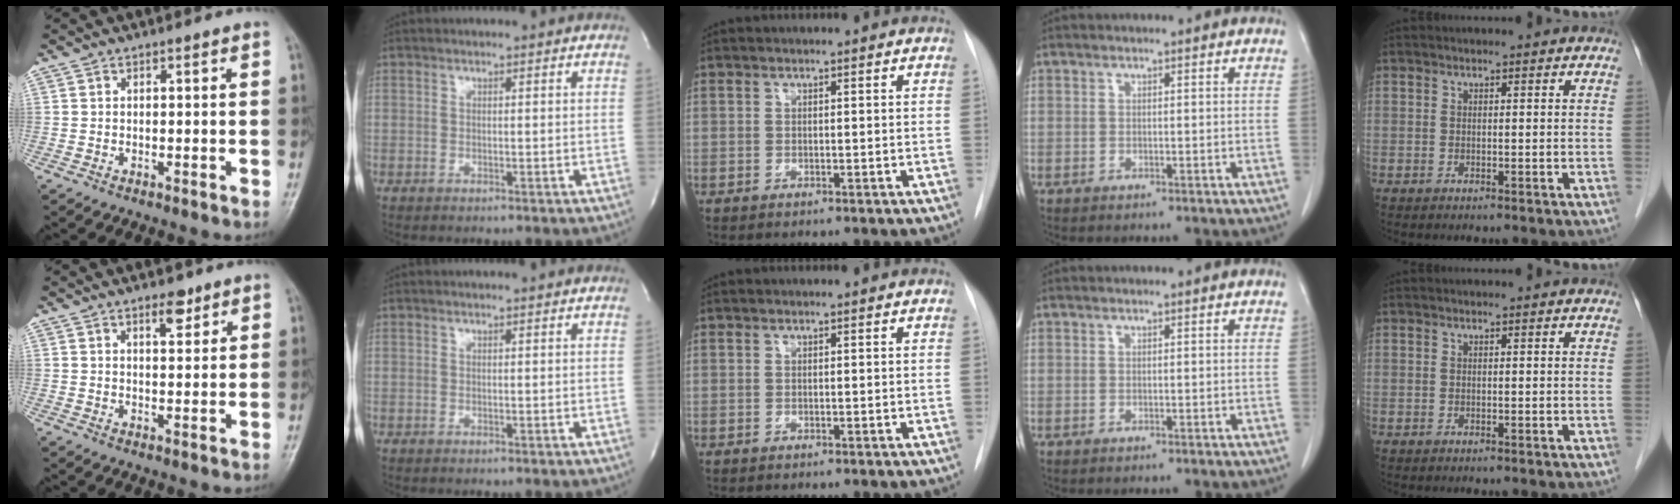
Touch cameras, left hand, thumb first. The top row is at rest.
{"thumb": {"total": 3.6, "force": [2.4, 1.5, 2.3], "torque": [-0.022, -0.015, 0.037]}, "index": {"total": 0.9, "force": [0.8, -0.1, 0.3], "torque": [-0.006, 0.003, 0.013]}}